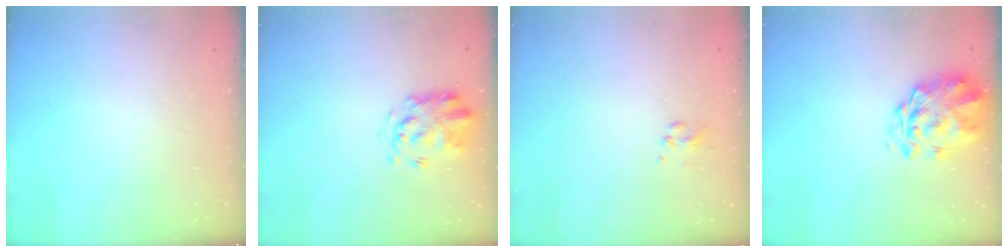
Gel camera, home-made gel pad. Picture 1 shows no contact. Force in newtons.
{"total": 3.4, "press": 3.3, "slide": 0.8}
{"total": 3.0, "press": 2.9, "slide": 0.8}
{"total": 3.2, "press": 2.8, "slide": 1.5}